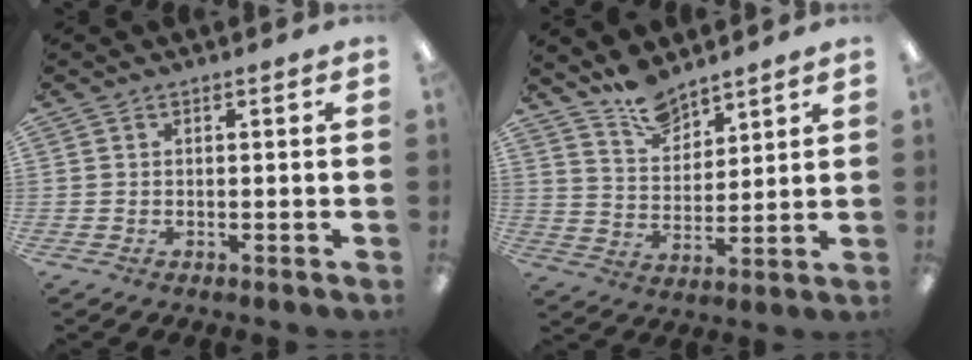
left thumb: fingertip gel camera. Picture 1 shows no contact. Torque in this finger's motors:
{"motor_torque": [-0.11, 0.11, -0.28, -0.35, -0.03]}